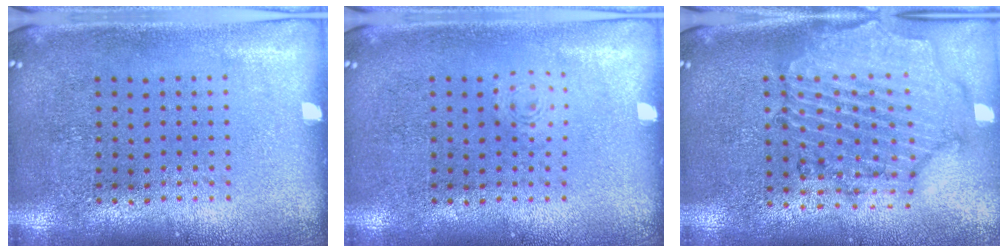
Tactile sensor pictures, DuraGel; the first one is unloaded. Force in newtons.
{"total": 0.7, "press": 0.7, "slide": 0.2}
{"total": 1.6, "press": 1.6, "slide": 0.4}